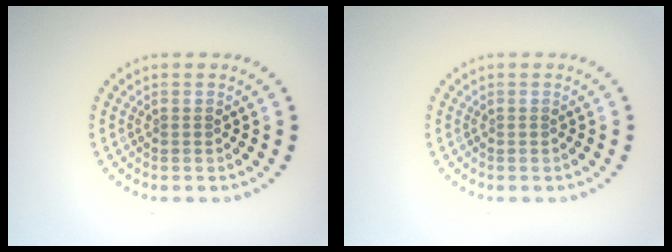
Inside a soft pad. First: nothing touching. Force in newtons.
{"total": 0.0}